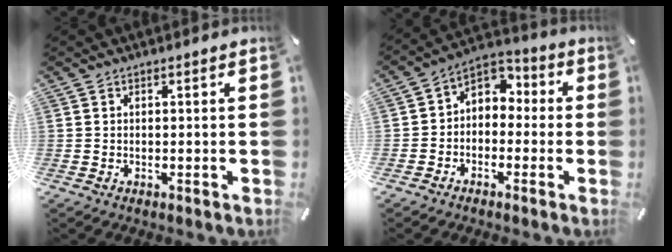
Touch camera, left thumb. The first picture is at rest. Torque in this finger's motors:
{"motor_torque": [0.00, 0.12, 0.58, 0.38, 0.03]}